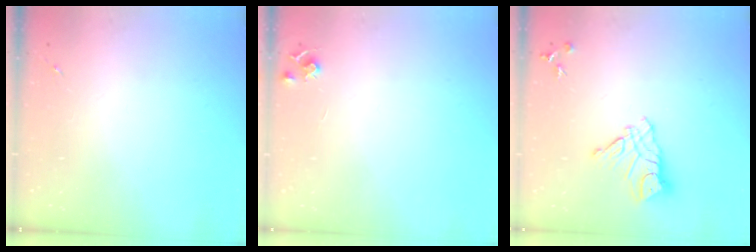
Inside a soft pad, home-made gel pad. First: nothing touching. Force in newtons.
{"total": 5.2, "press": 5.2, "slide": 0.7}
{"total": 11.6, "press": 11.6, "slide": 0.7}